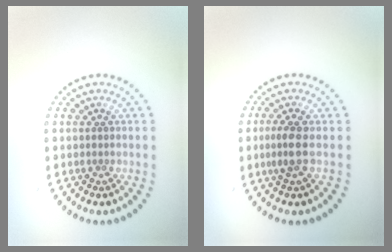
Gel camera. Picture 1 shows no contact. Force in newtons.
{"total": 1.9, "press": 1.6, "slide": 1.0}